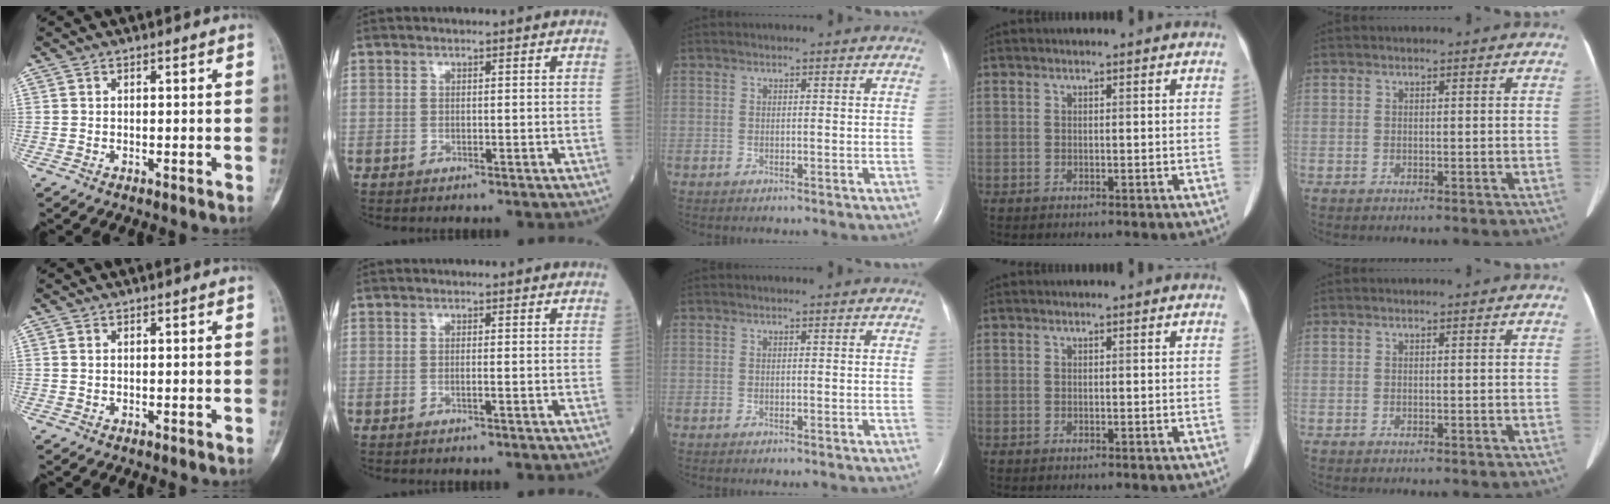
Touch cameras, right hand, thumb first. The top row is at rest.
{"thumb": {"total": 0.7, "force": [0.2, 0.5, 0.5], "torque": [-0.012, 0.001, 0.005]}, "index": {"total": 0.7, "force": [-0.3, -0.1, 0.6], "torque": [-0.012, 0.001, -0.005]}}